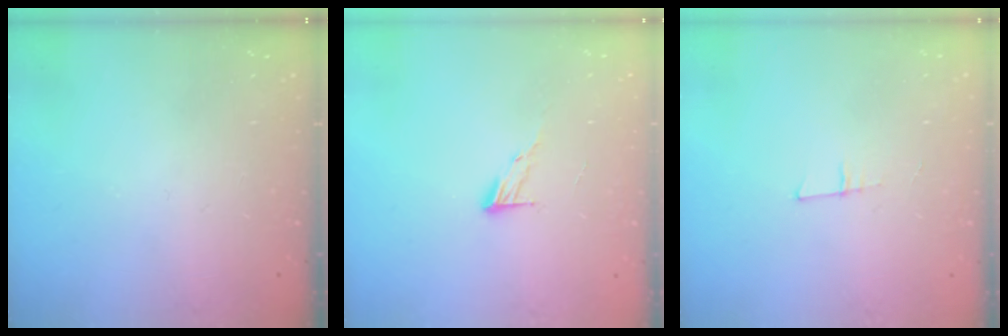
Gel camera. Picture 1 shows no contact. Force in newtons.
{"total": 5.9, "press": 5.9, "slide": 0.6}
{"total": 5.6, "press": 4.7, "slide": 2.9}